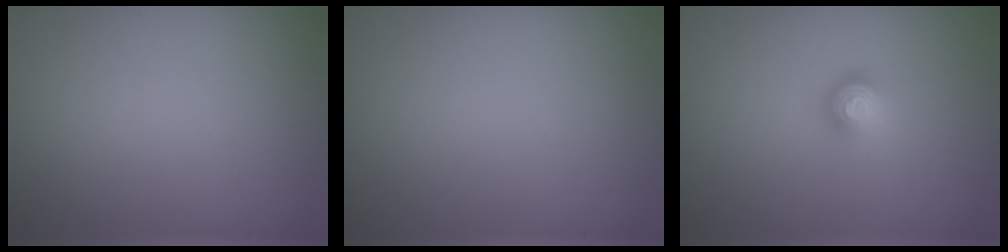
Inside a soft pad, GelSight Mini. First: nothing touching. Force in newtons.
{"total": 0.0}
{"total": 2.2, "press": 1.5, "slide": 1.6}